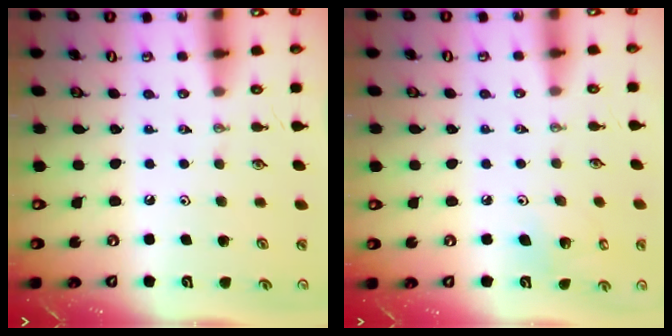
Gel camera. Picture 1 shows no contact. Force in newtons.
{"total": 5.9, "press": 5.5, "slide": 2.3}